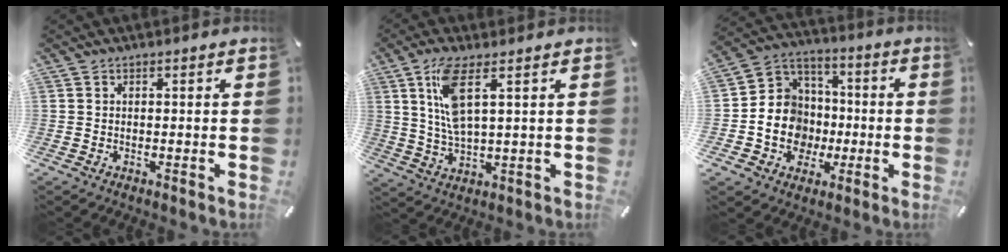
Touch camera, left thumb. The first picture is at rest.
{"total": 9.8, "force": [3.8, 3.0, 8.5], "torque": [-0.184, -0.002, 0.064]}
{"total": 13.2, "force": [-2.8, 12.3, 3.7], "torque": [-0.074, 0.015, -0.043]}